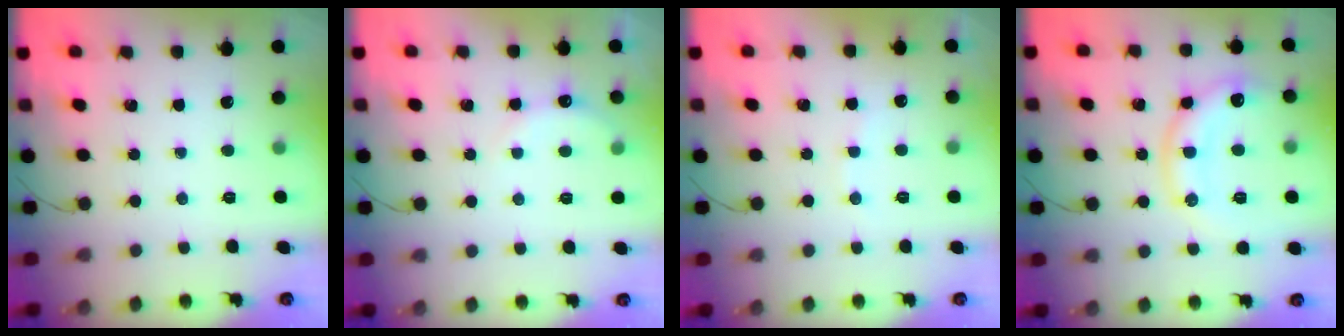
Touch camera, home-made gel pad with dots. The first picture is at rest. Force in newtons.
{"total": 4.4, "press": 4.2, "slide": 1.2}
{"total": 6.2, "press": 6.2, "slide": 0.9}
{"total": 12.4, "press": 12.3, "slide": 1.4}